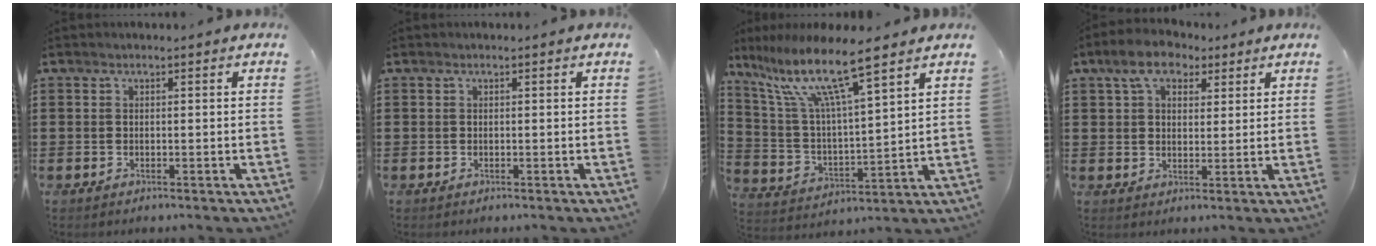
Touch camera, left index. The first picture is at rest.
{"total": 0.0}
{"total": 11.6, "force": [8.3, 1.1, 8.0], "torque": [-0.190, -0.044, 0.135]}
{"total": 6.5, "force": [4.2, 3.9, 3.1], "torque": [-0.074, 0.009, 0.075]}